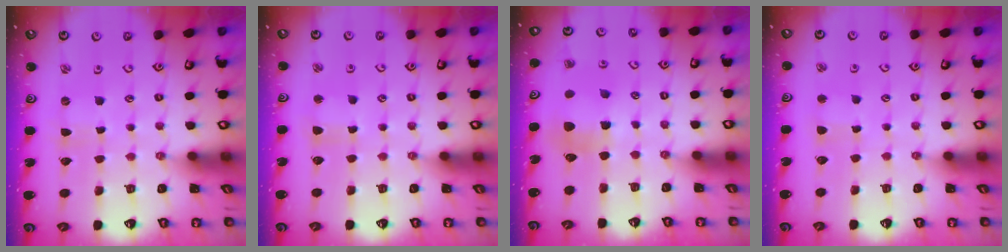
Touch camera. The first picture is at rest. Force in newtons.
{"total": 2.7, "press": 2.7, "slide": 0.2}
{"total": 6.9, "press": 6.9, "slide": 0.4}
{"total": 2.6, "press": 2.6, "slide": 0.3}